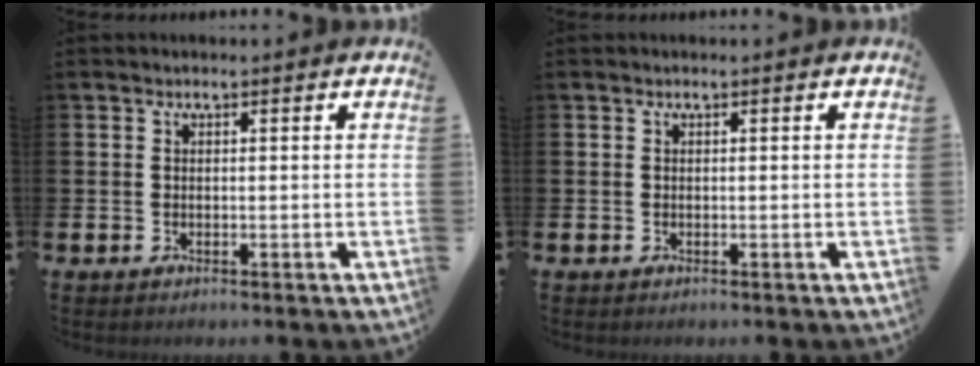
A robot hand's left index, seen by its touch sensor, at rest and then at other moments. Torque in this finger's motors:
{"motor_torque": [-0.03, 0.03, 0.01, -0.01]}